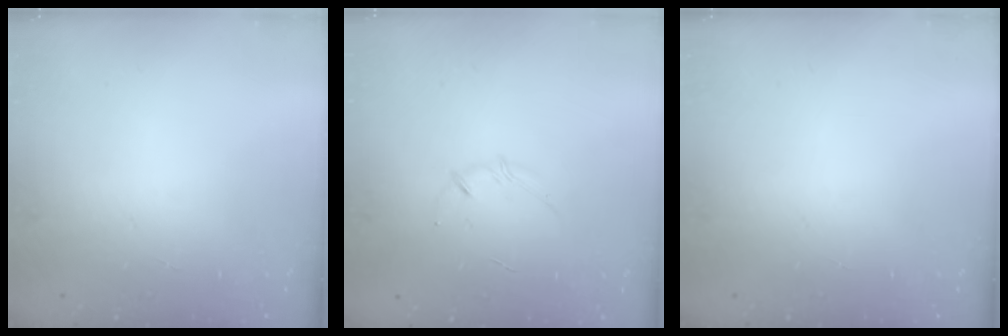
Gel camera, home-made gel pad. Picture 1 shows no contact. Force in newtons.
{"total": 3.3, "press": 3.2, "slide": 0.6}
{"total": 0.0}